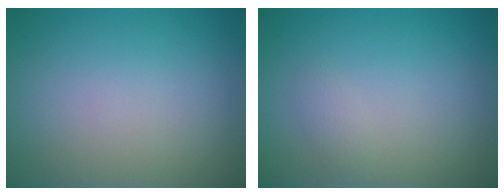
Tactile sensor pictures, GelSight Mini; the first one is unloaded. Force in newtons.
{"total": 0.8, "press": 0.8, "slide": 0.0}